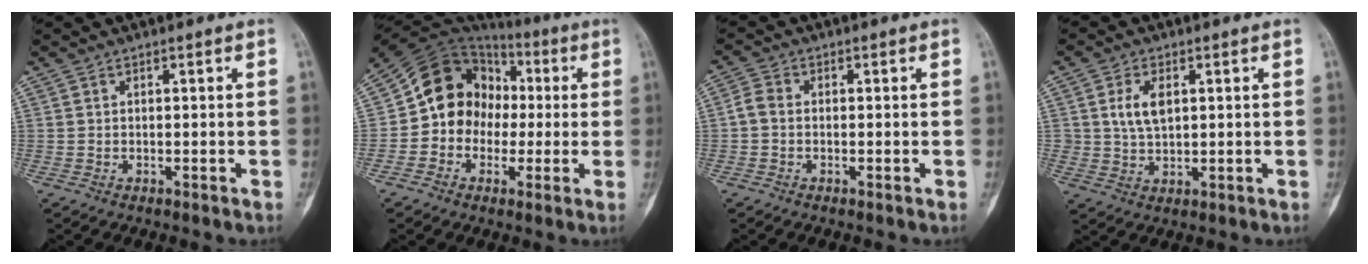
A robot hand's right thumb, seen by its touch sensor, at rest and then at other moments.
{"total": 14.6, "force": [-0.4, 12.6, 7.3], "torque": [-0.086, 0.041, -0.010]}
{"total": 2.6, "force": [-0.4, 1.9, 1.8], "torque": [-0.038, 0.005, -0.018]}
{"total": 5.6, "force": [1.5, 3.4, 4.2], "torque": [-0.072, -0.005, 0.031]}